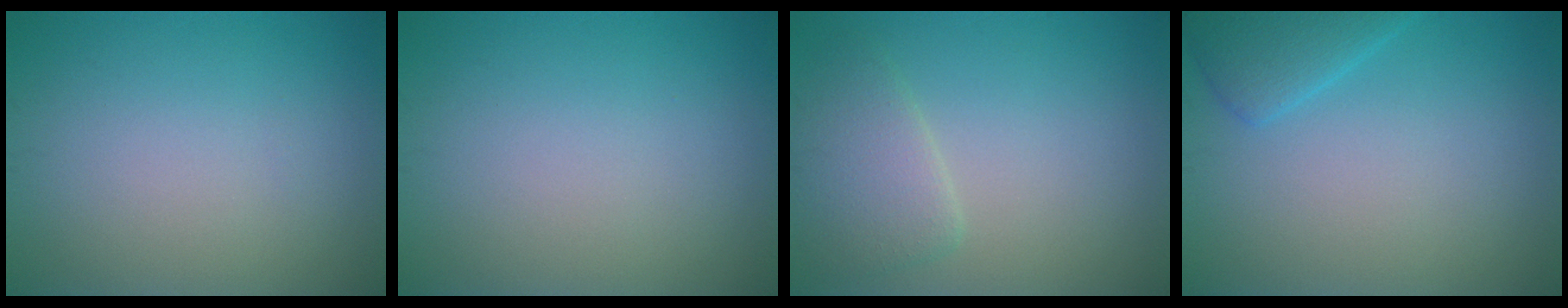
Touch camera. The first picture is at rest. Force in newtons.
{"total": 0.0}
{"total": 3.1, "press": 3.1, "slide": 0.4}
{"total": 2.7, "press": 2.7, "slide": 0.2}